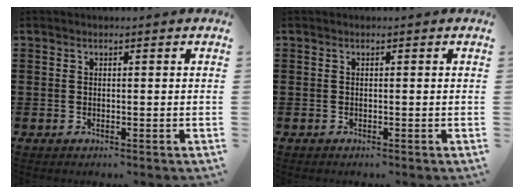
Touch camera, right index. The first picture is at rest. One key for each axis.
{"total": 0.0}